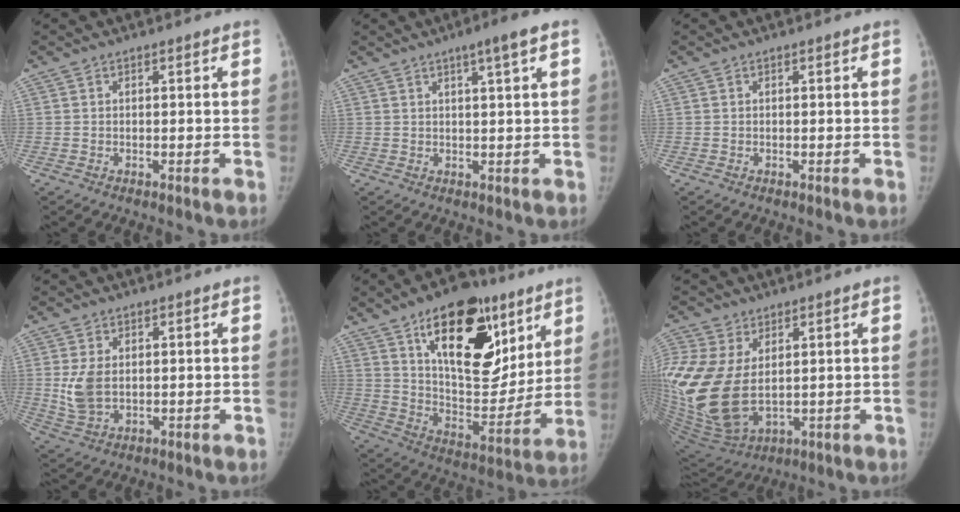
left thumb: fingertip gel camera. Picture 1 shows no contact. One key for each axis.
{"total": 4.7, "fx": 2.4, "fy": 0.1, "fz": 4.1, "tx": -0.062, "ty": -0.001, "tz": 0.035}
{"total": 0.0}
{"total": 6.2, "fx": 0.7, "fy": 4.0, "fz": 4.6, "tx": -0.093, "ty": -0.007, "tz": 0.025}
{"total": 26.3, "fx": 13.2, "fy": 13.4, "fz": 18.4, "tx": -0.228, "ty": -0.041, "tz": 0.213}
{"total": 18.9, "fx": 2.4, "fy": 11.9, "fz": 14.5, "tx": -0.341, "ty": -0.028, "tz": 0.066}